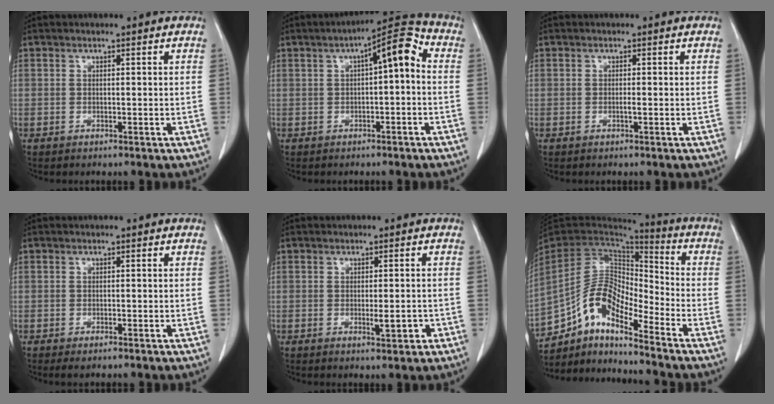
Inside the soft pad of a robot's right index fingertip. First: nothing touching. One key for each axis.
{"total": 7.7, "fx": 1.0, "fy": 1.7, "fz": 7.5, "tx": -0.111, "ty": 0.035, "tz": 0.008}
{"total": 0.6, "fx": -0.2, "fy": 0.0, "fz": 0.5, "tx": -0.010, "ty": 0.001, "tz": -0.002}
{"total": 1.7, "fx": -1.3, "fy": 0.4, "fz": 1.1, "tx": -0.014, "ty": -0.003, "tz": -0.016}
{"total": 2.7, "fx": -0.9, "fy": 0.7, "fz": 2.5, "tx": -0.038, "ty": -0.002, "tz": -0.007}
{"total": 12.2, "fx": -8.9, "fy": 3.8, "fz": 7.5, "tx": -0.149, "ty": 0.040, "tz": -0.166}